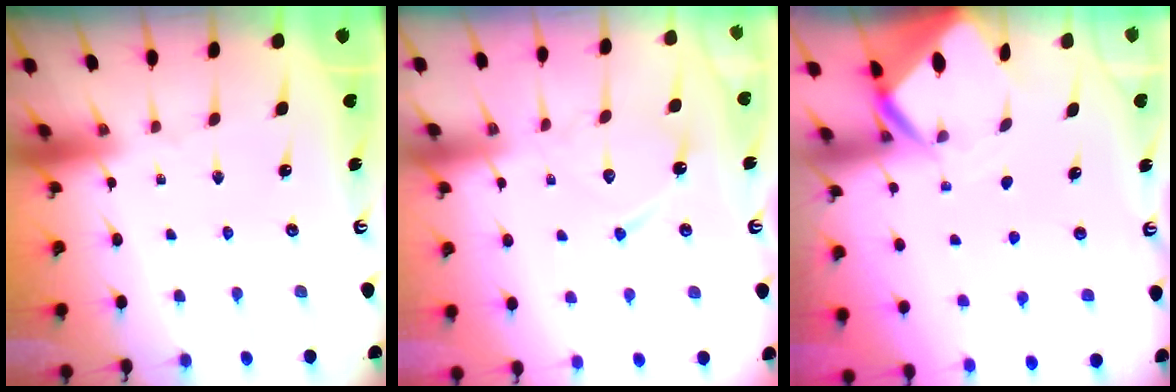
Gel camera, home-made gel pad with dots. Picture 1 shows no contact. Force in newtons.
{"total": 10.5, "press": 10.5, "slide": 0.3}
{"total": 3.4, "press": 3.4, "slide": 0.2}